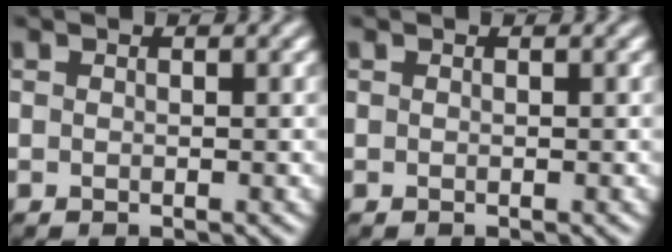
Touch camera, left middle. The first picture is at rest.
{"total": 0.0}